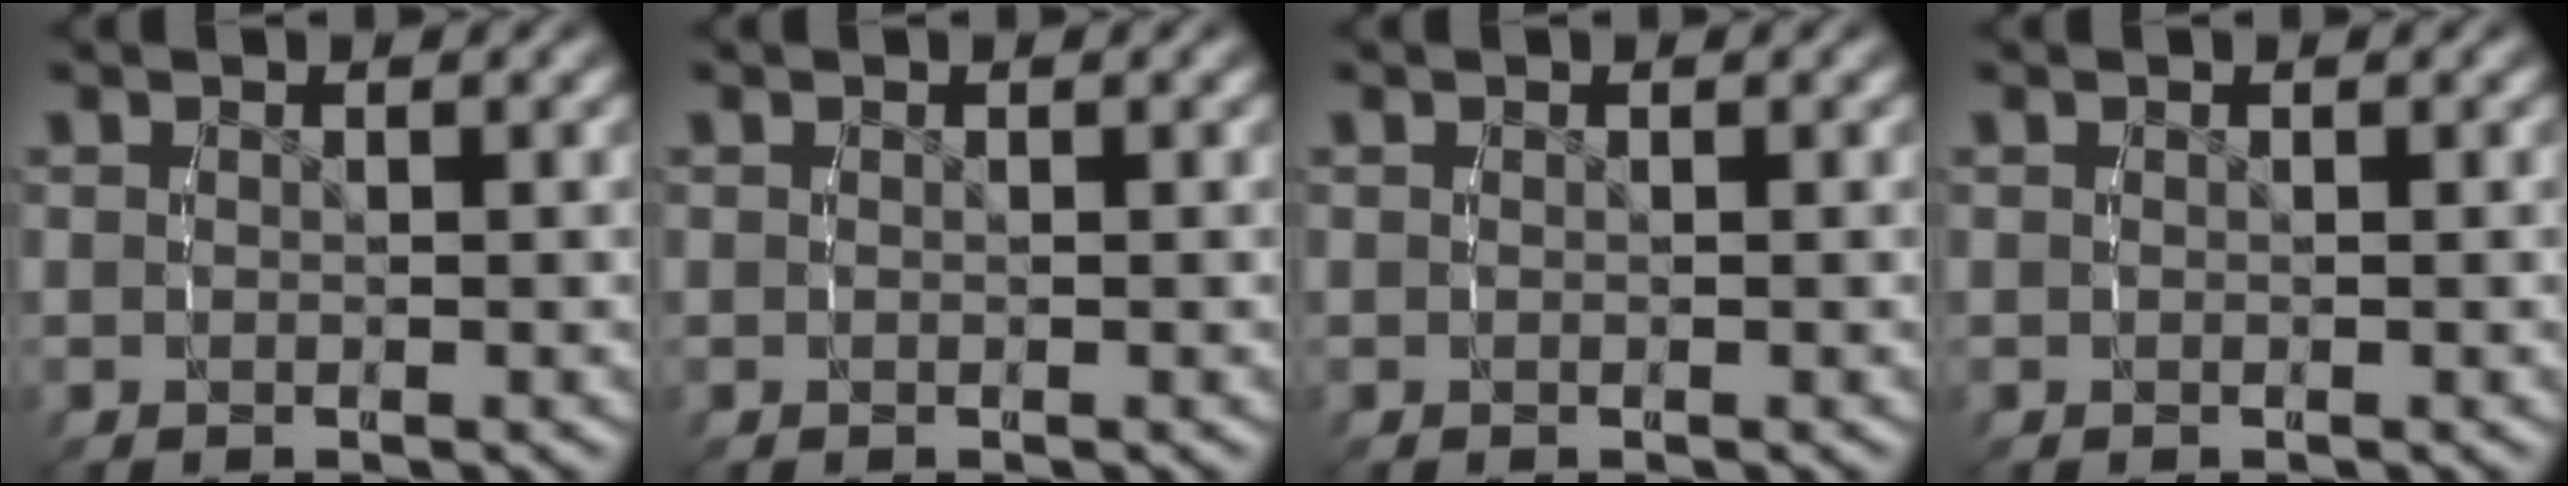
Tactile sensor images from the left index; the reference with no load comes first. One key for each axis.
{"total": 0.0}
{"total": 0.0}
{"total": 0.0}